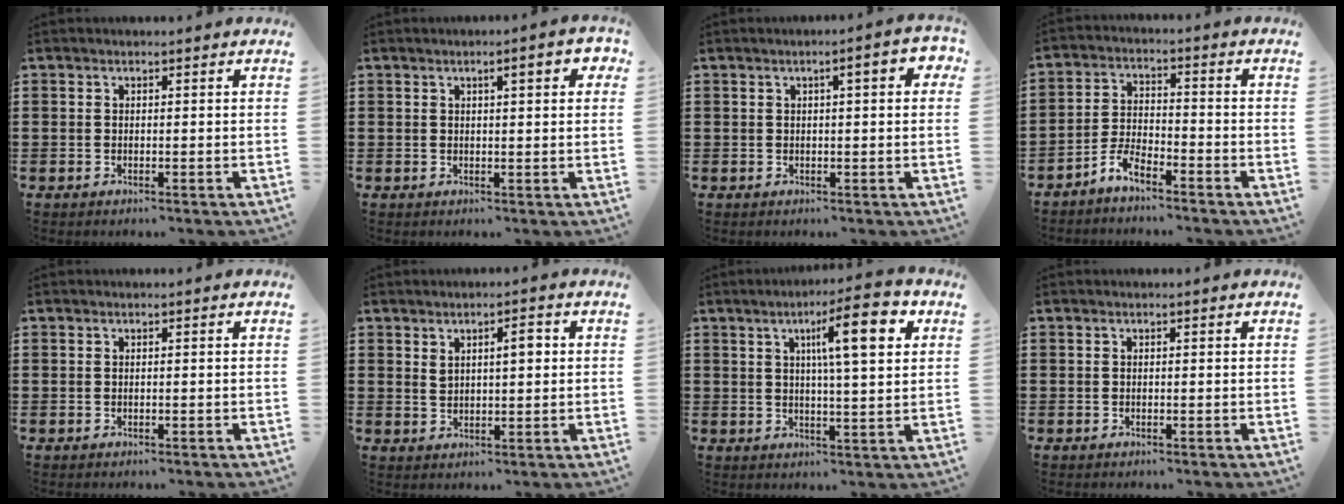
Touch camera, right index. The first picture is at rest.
{"total": 3.1, "force": [1.1, 0.6, 2.8], "torque": [-0.048, 0.003, 0.014]}
{"total": 3.6, "force": [0.9, 0.6, 3.4], "torque": [-0.049, -0.001, 0.008]}
{"total": 4.2, "force": [-3.8, 0.7, 1.7], "torque": [-0.047, 0.005, -0.080]}
{"total": 0.0}
{"total": 3.4, "force": [1.2, 1.2, 2.9], "torque": [-0.043, 0.001, 0.015]}
{"total": 10.8, "force": [4.2, 2.0, 9.8], "torque": [-0.164, 0.000, 0.061]}
{"total": 0.0}